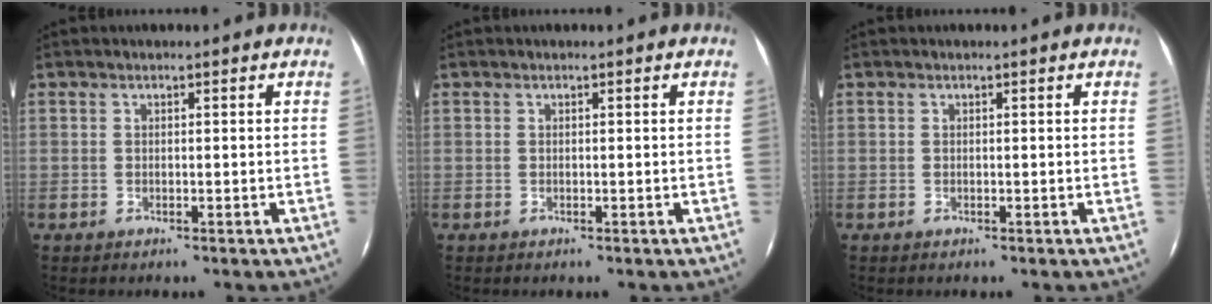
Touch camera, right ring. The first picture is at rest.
{"total": 0.0}
{"total": 0.0}